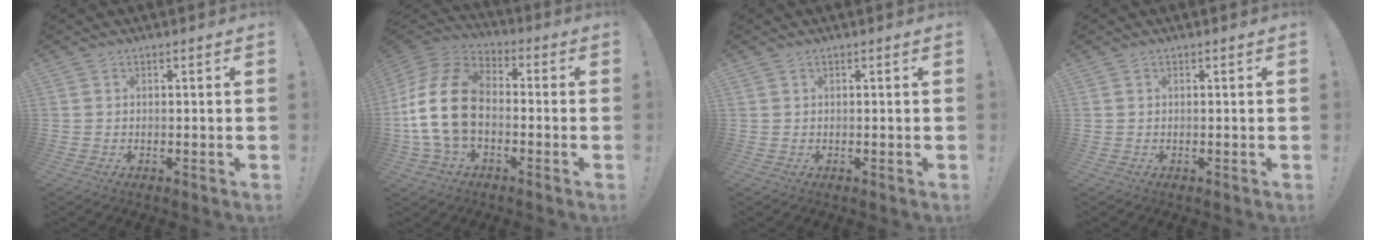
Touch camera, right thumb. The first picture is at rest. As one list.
[{"total": 18.9, "force": [-2.0, 12.9, 13.7], "torque": [-0.261, 0.031, -0.023]}, {"total": 0.0}, {"total": 0.0}]